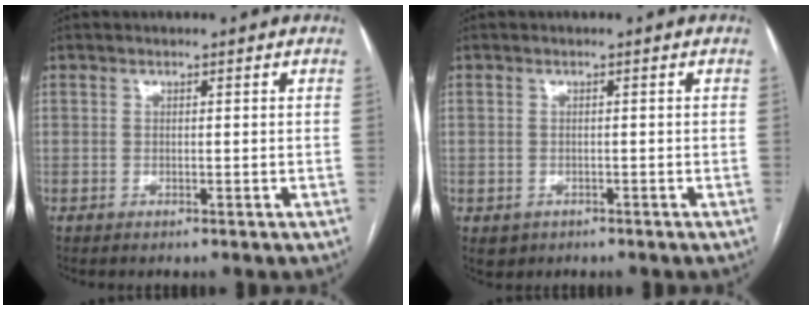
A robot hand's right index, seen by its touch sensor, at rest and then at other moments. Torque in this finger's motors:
{"motor_torque": [-0.16, 0.06, -0.40, -0.10]}